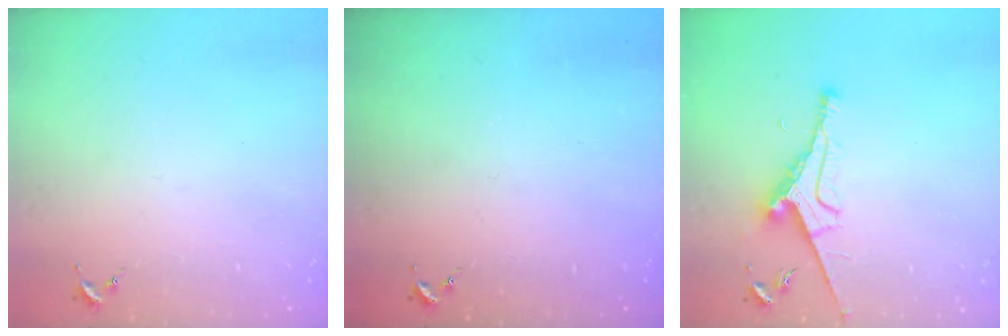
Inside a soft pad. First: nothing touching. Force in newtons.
{"total": 0.0}
{"total": 9.2, "press": 9.1, "slide": 1.3}